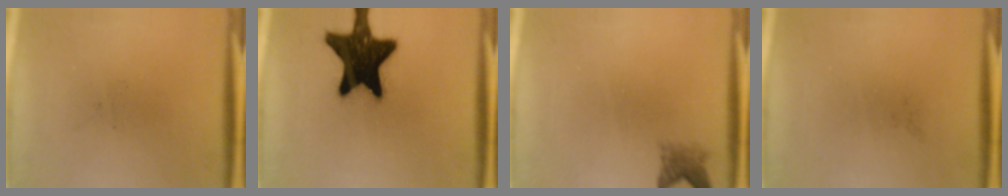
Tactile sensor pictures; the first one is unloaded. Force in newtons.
{"total": 19.5}
{"total": 2.2}
{"total": 0.0}